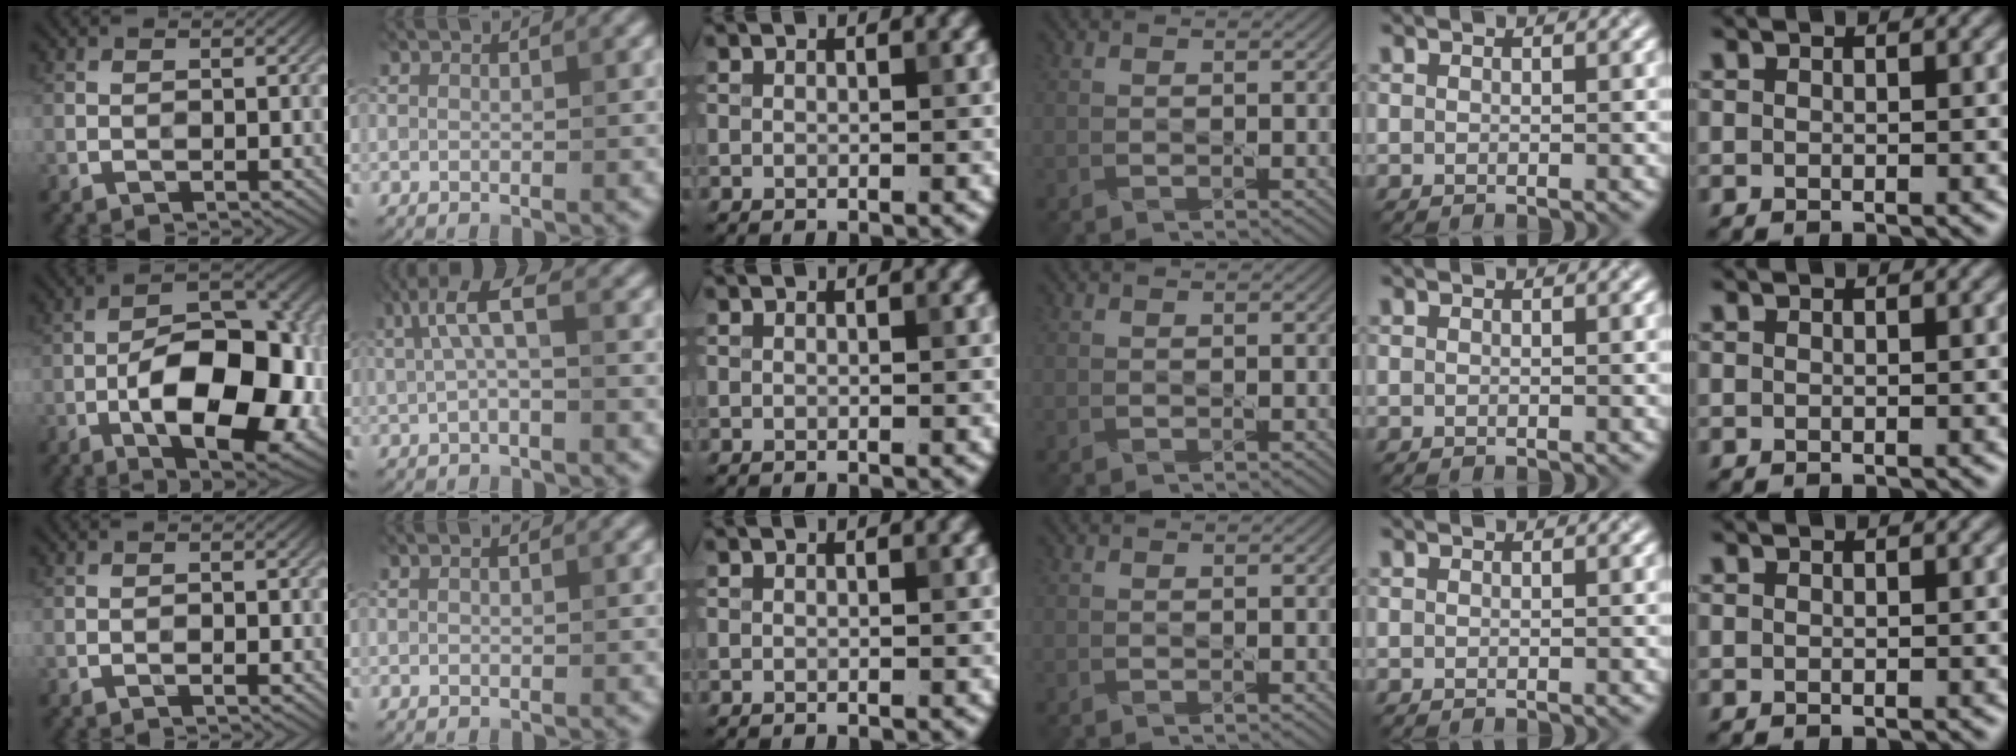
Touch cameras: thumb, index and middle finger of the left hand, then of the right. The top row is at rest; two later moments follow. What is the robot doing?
{"motion": "pour", "object": "bowl"}